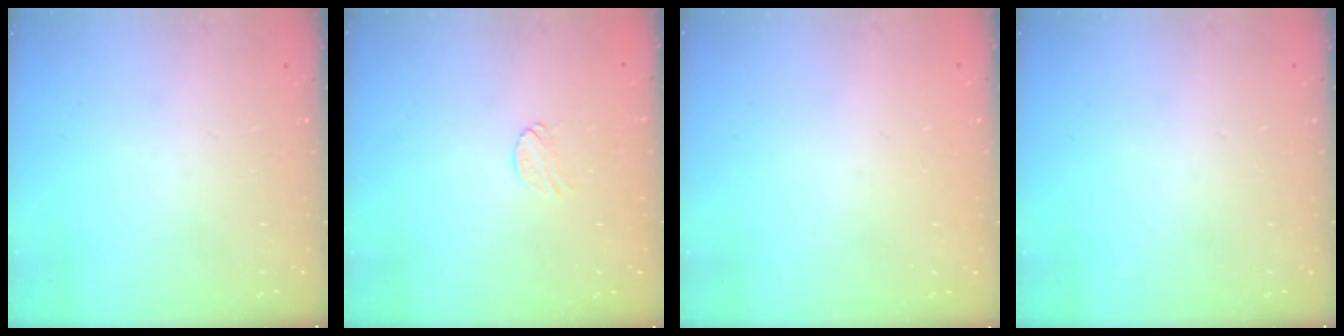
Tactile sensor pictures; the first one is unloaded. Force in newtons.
{"total": 4.7, "press": 4.6, "slide": 0.4}
{"total": 0.6, "press": 0.5, "slide": 0.1}
{"total": 0.0}